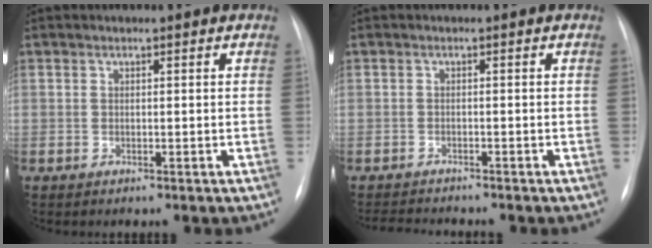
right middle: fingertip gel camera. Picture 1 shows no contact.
{"total": 4.0, "force": [-3.9, 0.0, 0.9], "torque": [-0.013, -0.013, -0.061]}